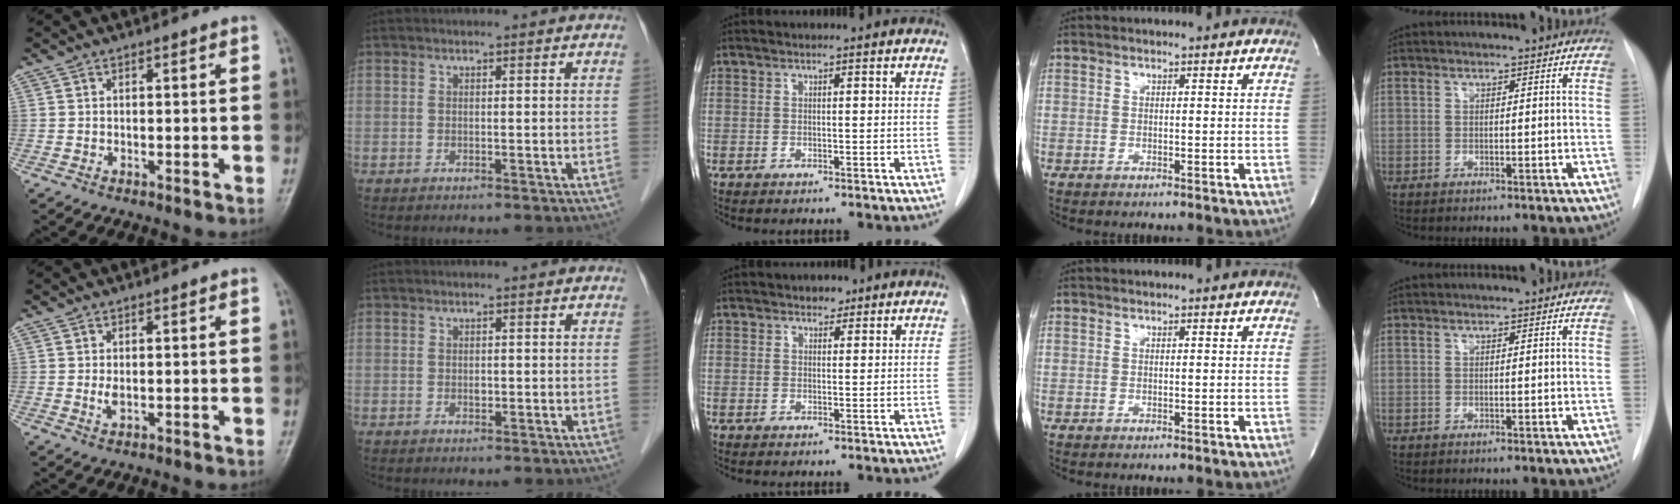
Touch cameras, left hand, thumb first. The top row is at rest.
{"thumb": {"total": 1.6, "force": [0.2, 0.8, 1.3], "torque": [-0.024, -0.005, 0.004]}, "index": {"total": 0.5, "force": [-0.1, 0.4, 0.4], "torque": [-0.006, 0.000, -0.003]}, "middle": {"total": 1.6, "force": [1.1, 1.0, 0.4], "torque": [-0.007, -0.001, 0.015]}}